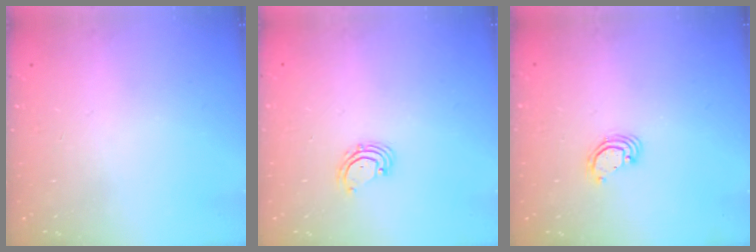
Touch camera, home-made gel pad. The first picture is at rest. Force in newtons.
{"total": 2.5, "press": 2.4, "slide": 0.4}
{"total": 3.6, "press": 3.6, "slide": 0.3}